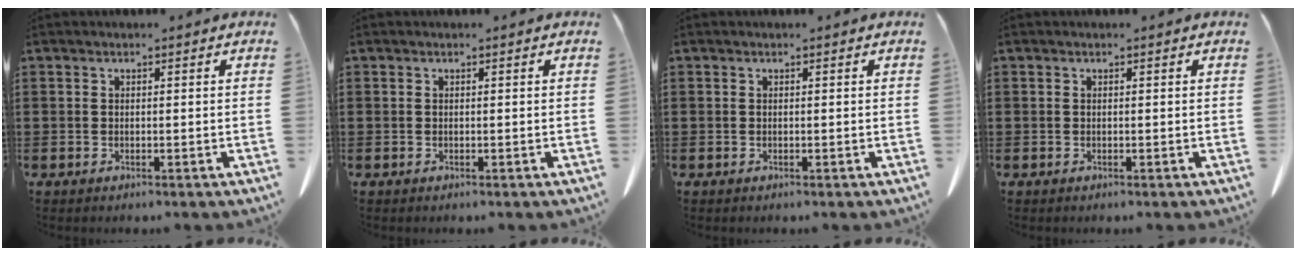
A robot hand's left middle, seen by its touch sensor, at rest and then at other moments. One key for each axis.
{"total": 0.0}
{"total": 0.0}
{"total": 0.0}